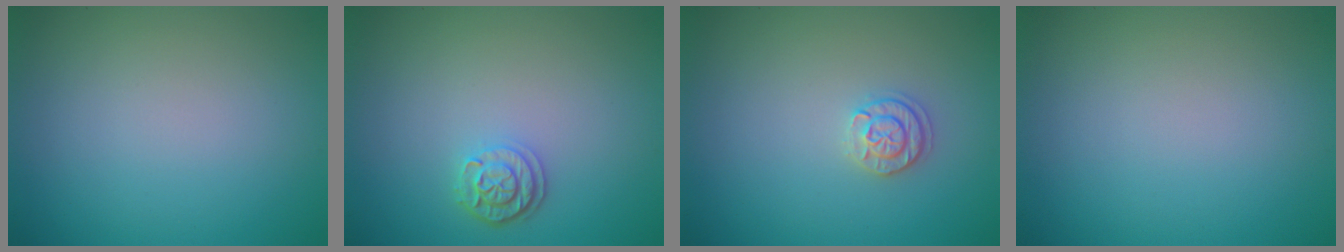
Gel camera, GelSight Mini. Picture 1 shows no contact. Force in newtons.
{"total": 2.2, "press": 1.9, "slide": 1.1}
{"total": 1.8, "press": 1.7, "slide": 0.4}
{"total": 0.0}